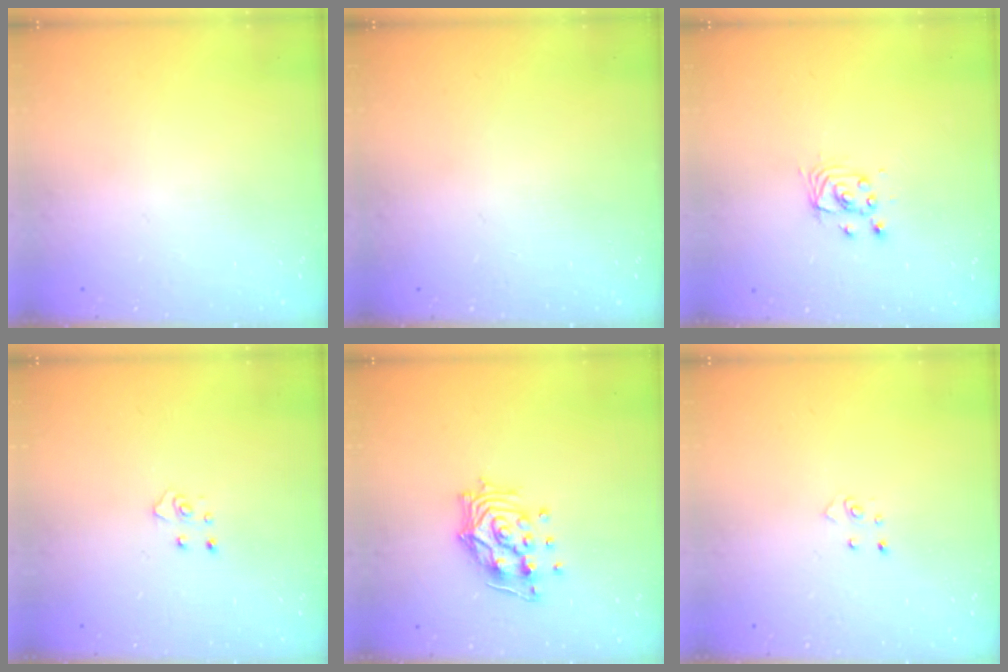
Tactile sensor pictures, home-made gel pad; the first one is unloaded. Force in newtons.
{"total": 0.0}
{"total": 3.3, "press": 3.3, "slide": 0.3}
{"total": 4.1, "press": 4.0, "slide": 0.5}
{"total": 11.8, "press": 11.7, "slide": 1.4}
{"total": 2.6, "press": 2.6, "slide": 0.3}